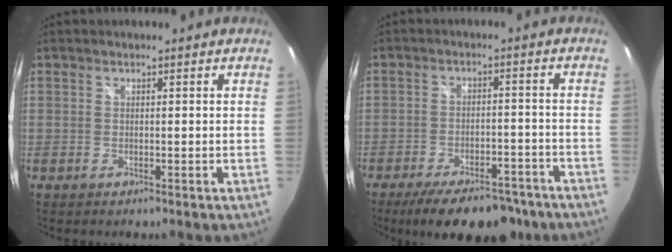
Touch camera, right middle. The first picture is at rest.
{"total": 14.9, "force": [-11.5, 5.6, 7.5], "torque": [-0.144, -0.016, -0.158]}